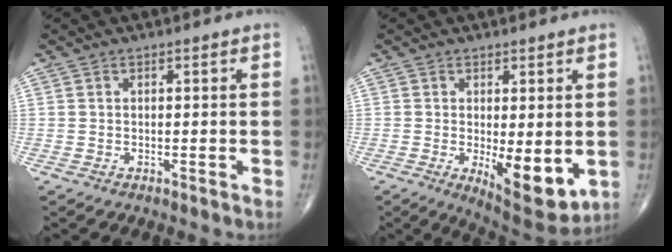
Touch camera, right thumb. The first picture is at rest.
{"total": 10.2, "force": [-1.7, 3.9, 9.3], "torque": [-0.120, -0.027, -0.013]}